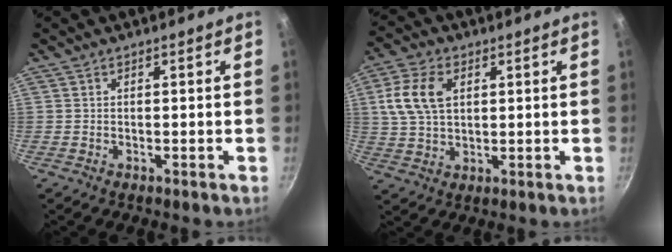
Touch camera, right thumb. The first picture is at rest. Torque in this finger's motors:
{"motor_torque": [-0.82, 1.02, 0.18, -0.07, 0.10]}